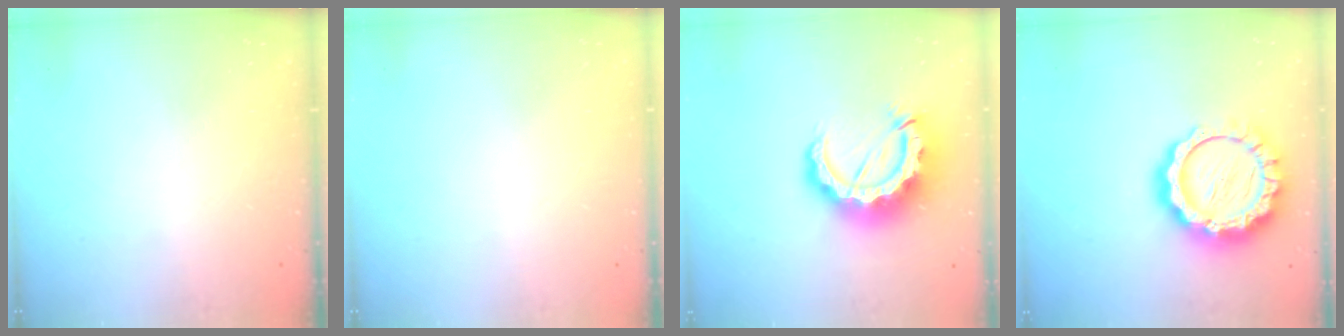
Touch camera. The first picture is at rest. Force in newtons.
{"total": 0.0}
{"total": 14.6, "press": 14.5, "slide": 1.6}
{"total": 19.7, "press": 19.6, "slide": 1.9}